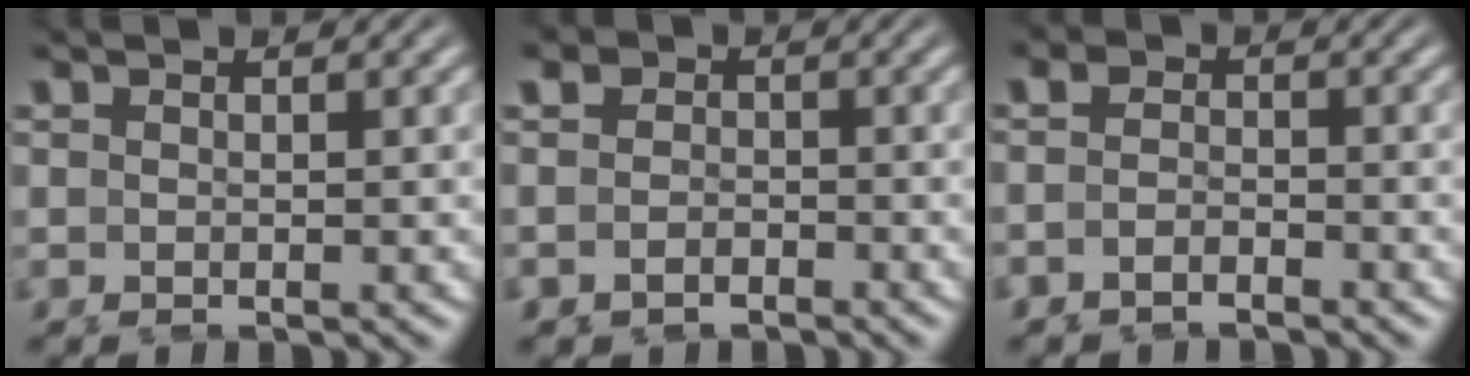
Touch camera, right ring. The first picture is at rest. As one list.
[{"total": 3.6, "force": [-1.9, 2.9, 0.7], "torque": [-0.030, -0.021, -0.033]}, {"total": 2.8, "force": [-2.5, 1.3, 0.3], "torque": [-0.015, -0.021, -0.044]}]